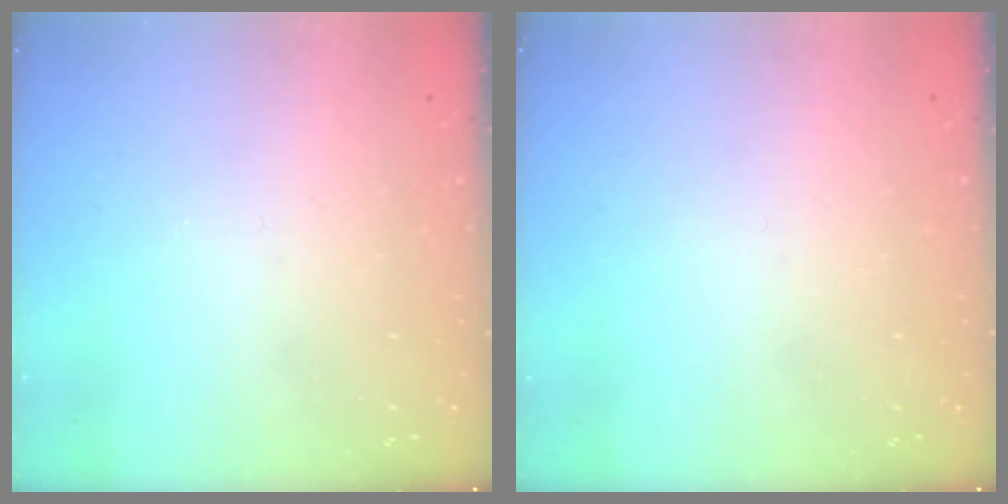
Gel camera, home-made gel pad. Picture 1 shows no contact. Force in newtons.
{"total": 0.0}